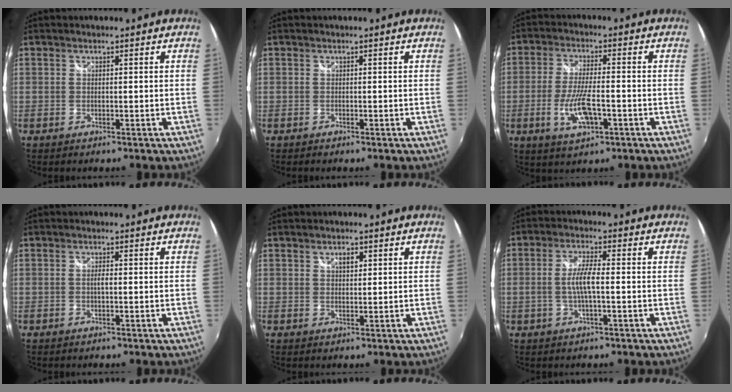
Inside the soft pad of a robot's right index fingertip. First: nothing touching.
{"total": 0.0}
{"total": 8.6, "force": [-2.9, 2.7, 7.7], "torque": [-0.156, -0.009, -0.052]}
{"total": 1.1, "force": [-0.2, 0.1, 1.1], "torque": [-0.021, 0.002, -0.005]}
{"total": 1.8, "force": [0.9, 1.0, 1.2], "torque": [-0.017, 0.004, 0.015]}
{"total": 5.1, "force": [-0.8, 0.6, 5.0], "torque": [-0.097, 0.001, -0.013]}